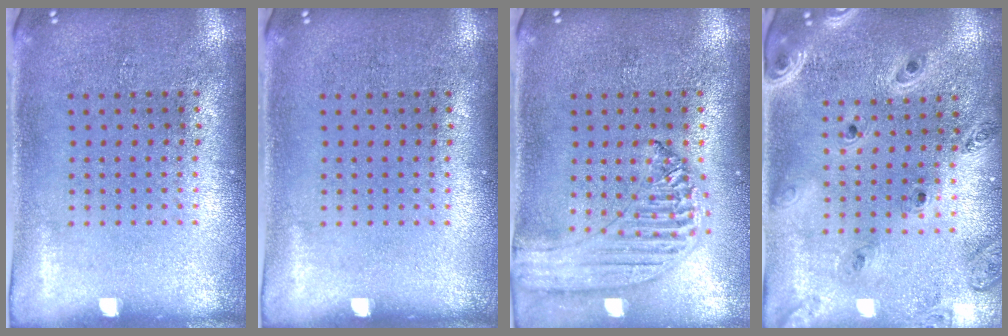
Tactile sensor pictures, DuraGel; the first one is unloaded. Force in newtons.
{"total": 0.0}
{"total": 1.3, "press": 1.3, "slide": 0.1}
{"total": 1.4, "press": 1.3, "slide": 0.2}